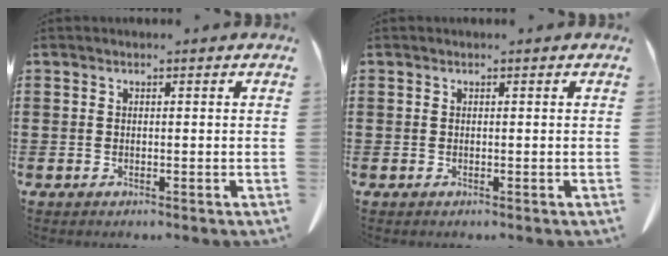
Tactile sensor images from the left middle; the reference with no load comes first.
{"total": 0.0}